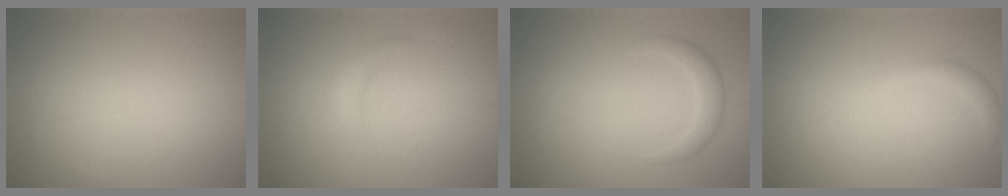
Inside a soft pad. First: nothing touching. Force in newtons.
{"total": 0.9, "press": 0.9, "slide": 0.1}
{"total": 1.8, "press": 1.8, "slide": 0.1}
{"total": 1.2, "press": 1.2, "slide": 0.2}